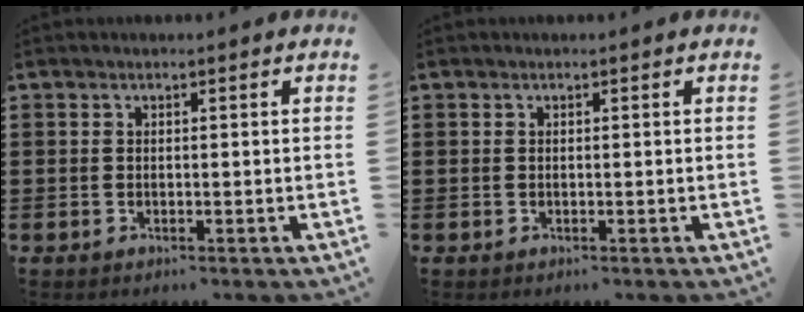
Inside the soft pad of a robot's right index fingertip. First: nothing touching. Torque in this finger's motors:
{"motor_torque": [0.00, 0.00, 0.00, 0.00]}